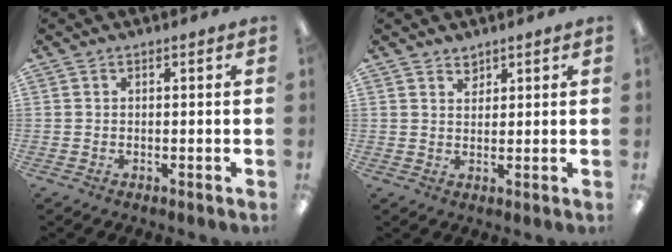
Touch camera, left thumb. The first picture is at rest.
{"total": 2.3, "force": [1.9, 1.3, 0.3], "torque": [0.009, -0.009, 0.033]}